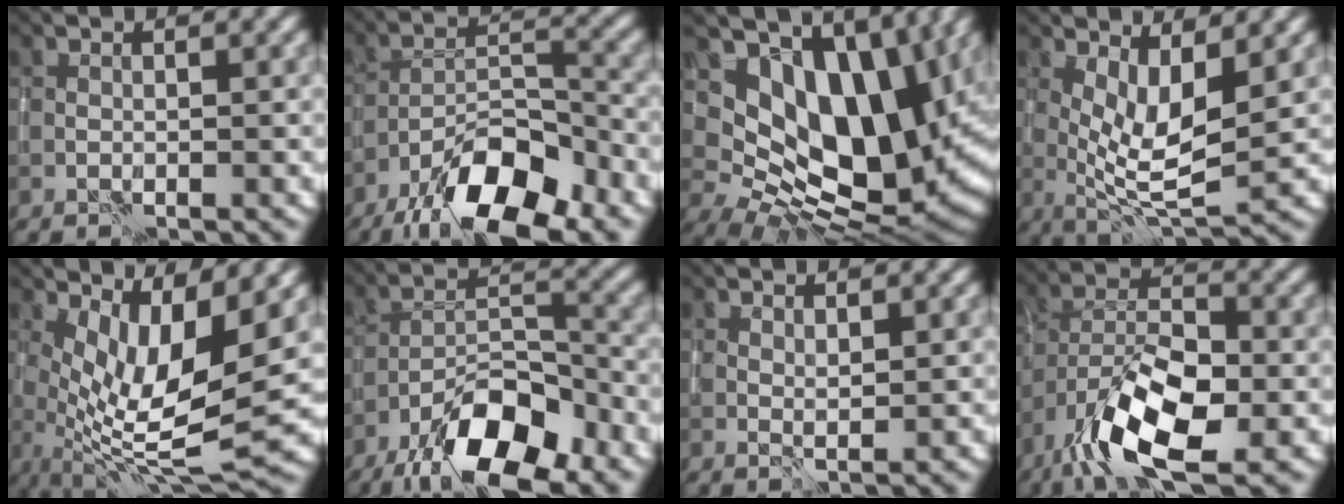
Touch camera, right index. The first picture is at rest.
{"total": 10.4, "force": [-7.1, 3.3, 6.9], "torque": [-0.115, 0.013, -0.131]}
{"total": 16.6, "force": [4.8, 10.2, 12.2], "torque": [-0.194, 0.002, 0.086]}
{"total": 5.3, "force": [1.6, 1.3, 4.9], "torque": [-0.088, -0.008, 0.034]}
{"total": 8.2, "force": [1.9, 2.1, 7.7], "torque": [-0.143, -0.008, 0.038]}
{"total": 10.1, "force": [-6.8, 3.2, 6.7], "torque": [-0.111, 0.014, -0.125]}
{"total": 0.9, "force": [0.8, 0.0, 0.5], "torque": [-0.010, -0.001, 0.019]}
{"total": 9.8, "force": [-5.4, 3.6, 7.4], "torque": [-0.139, 0.004, -0.104]}